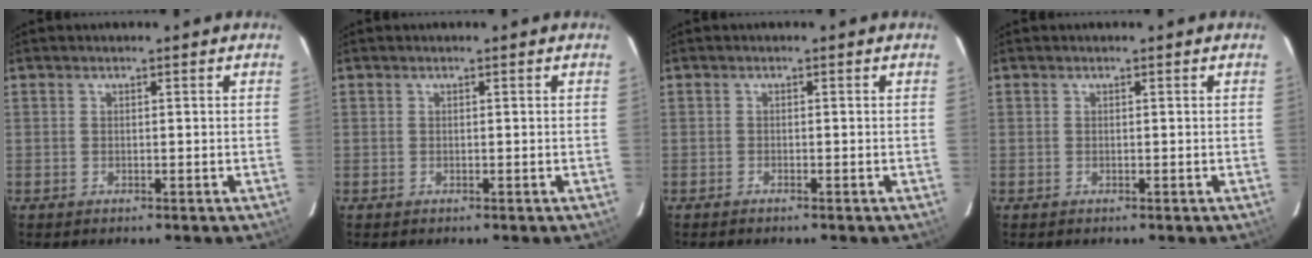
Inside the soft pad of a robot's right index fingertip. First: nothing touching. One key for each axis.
{"total": 0.0}
{"total": 0.7, "fx": -0.6, "fy": 0.1, "fz": 0.2, "tx": -0.006, "ty": 0.000, "tz": -0.013}
{"total": 0.0}